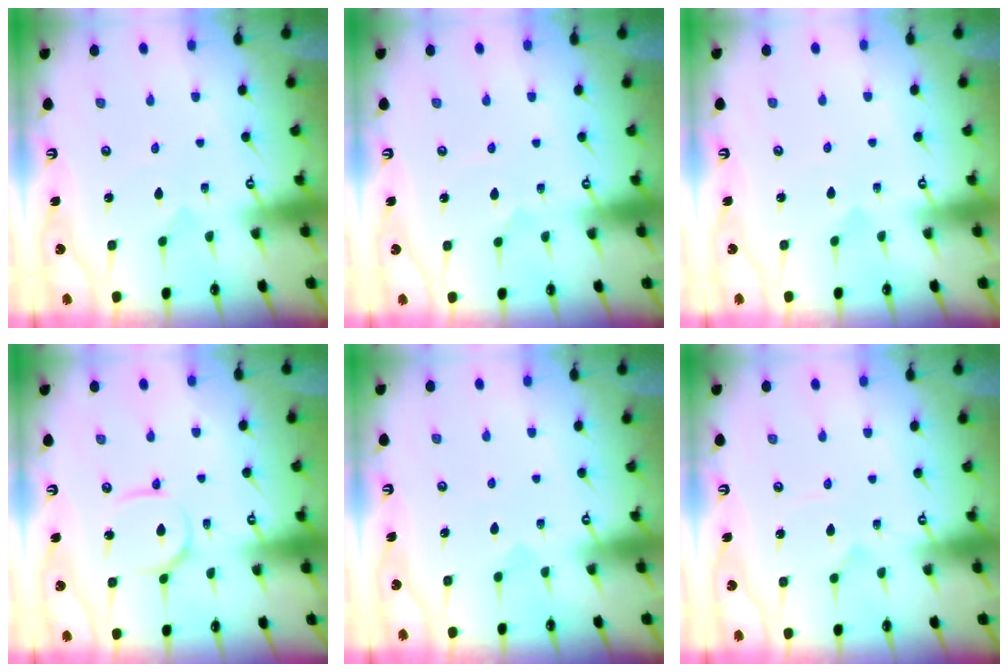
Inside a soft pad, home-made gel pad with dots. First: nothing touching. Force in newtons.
{"total": 3.0, "press": 3.0, "slide": 0.1}
{"total": 0.9, "press": 0.9, "slide": 0.0}
{"total": 6.3, "press": 6.3, "slide": 0.6}
{"total": 2.5, "press": 2.4, "slide": 0.6}
{"total": 2.0, "press": 2.0, "slide": 0.1}